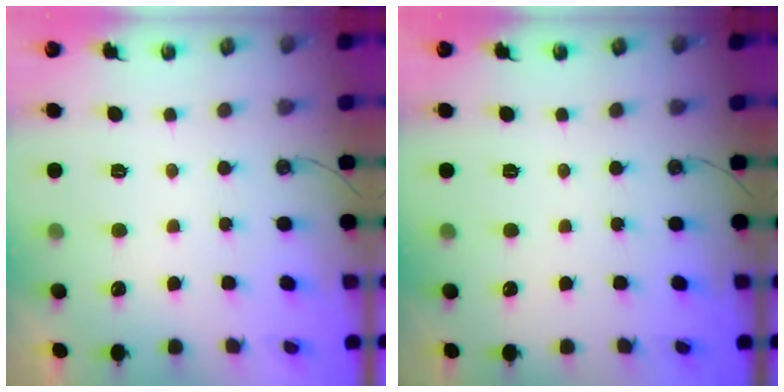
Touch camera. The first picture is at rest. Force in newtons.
{"total": 0.0}